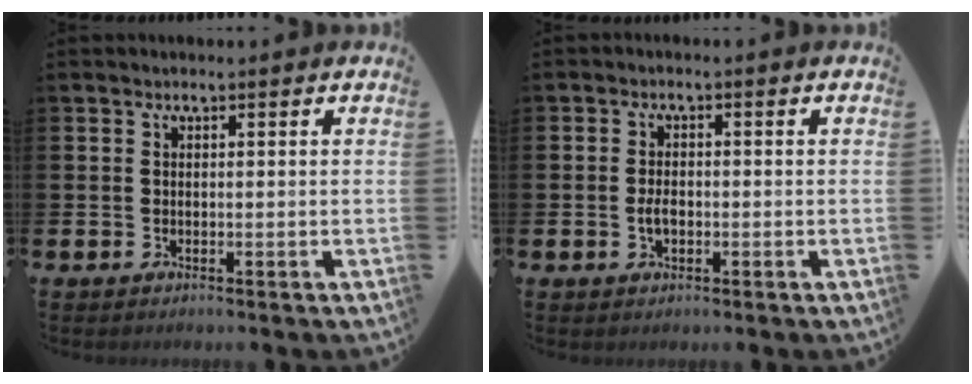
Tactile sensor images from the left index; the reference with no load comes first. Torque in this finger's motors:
{"motor_torque": [0.41, 0.04, 0.03, 0.06]}